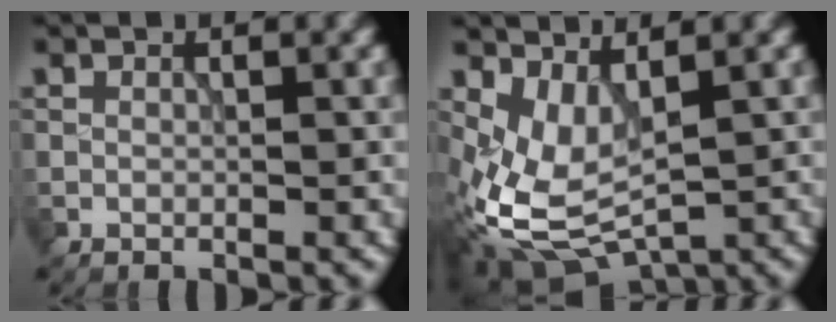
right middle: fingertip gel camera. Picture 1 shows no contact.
{"total": 5.6, "force": [0.4, 3.1, 4.7], "torque": [-0.108, -0.011, 0.015]}